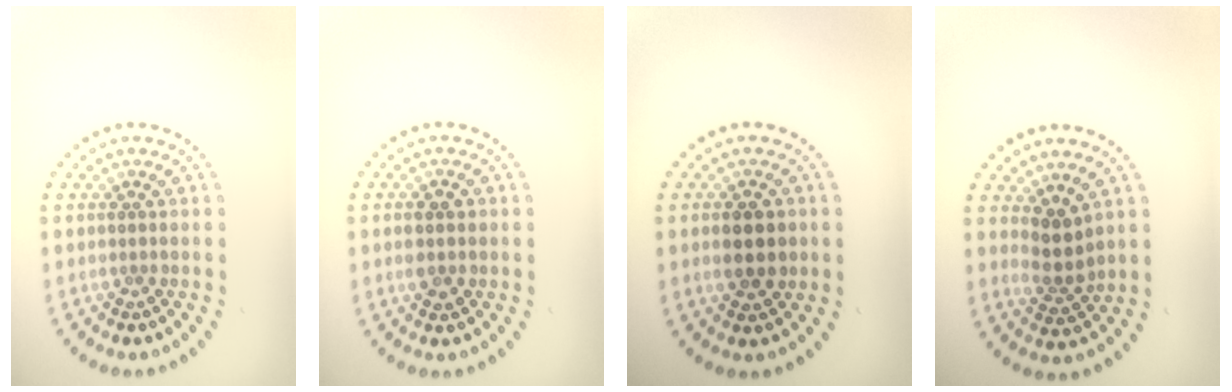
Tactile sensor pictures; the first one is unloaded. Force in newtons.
{"total": 2.5, "press": 2.5, "slide": 0.2}
{"total": 3.0, "press": 3.0, "slide": 0.2}
{"total": 2.5, "press": 2.1, "slide": 1.4}